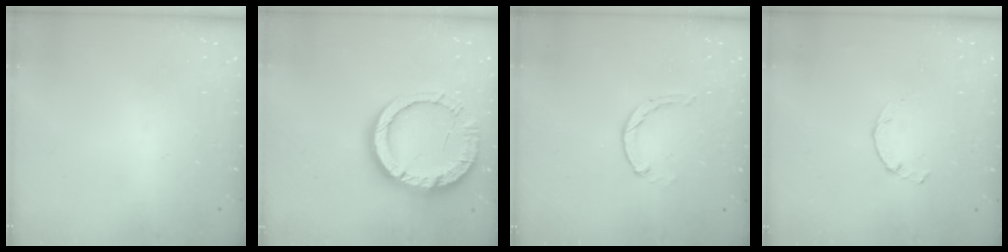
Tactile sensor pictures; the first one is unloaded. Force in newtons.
{"total": 15.6, "press": 15.5, "slide": 1.4}
{"total": 0.8, "press": 0.7, "slide": 0.2}
{"total": 0.8, "press": 0.7, "slide": 0.2}